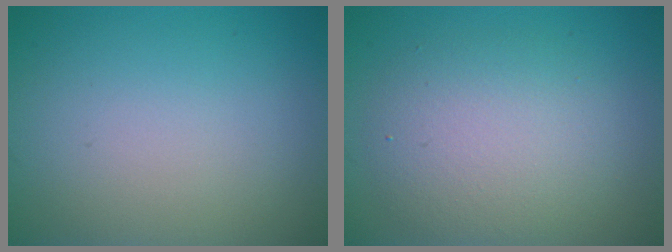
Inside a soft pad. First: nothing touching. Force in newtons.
{"total": 5.1, "press": 5.1, "slide": 0.1}